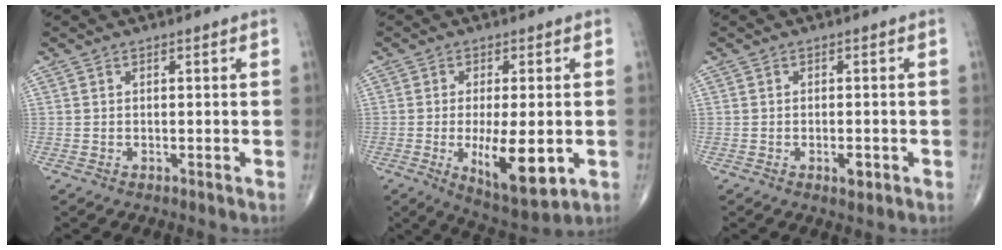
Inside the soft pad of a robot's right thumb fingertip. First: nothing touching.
{"total": 12.0, "force": [-2.4, 4.3, 10.9], "torque": [-0.167, -0.023, -0.029]}
{"total": 2.2, "force": [-0.9, 1.0, 1.8], "torque": [-0.024, 0.001, -0.013]}